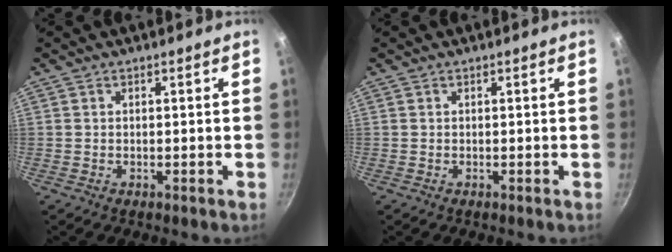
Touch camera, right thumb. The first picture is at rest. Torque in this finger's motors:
{"motor_torque": [0.07, 0.17, 0.39, -0.01, 0.01]}